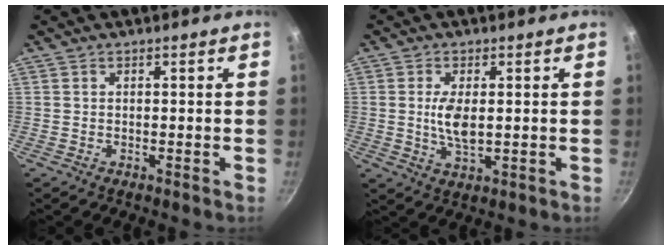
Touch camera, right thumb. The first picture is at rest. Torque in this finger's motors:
{"motor_torque": [0.93, 0.68, 0.73, -0.46, 0.02]}